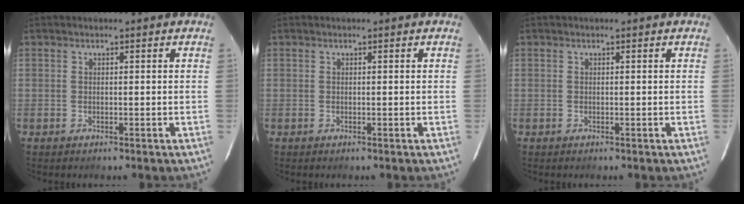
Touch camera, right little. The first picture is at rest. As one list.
[{"total": 0.0}, {"total": 0.0}]